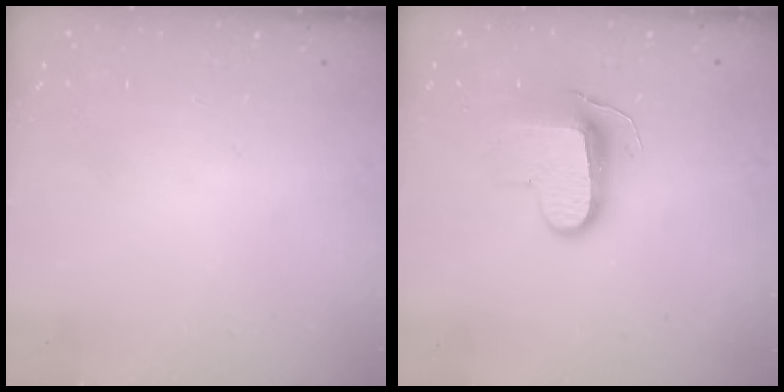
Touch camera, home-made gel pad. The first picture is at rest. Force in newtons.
{"total": 10.0, "press": 10.0, "slide": 1.1}